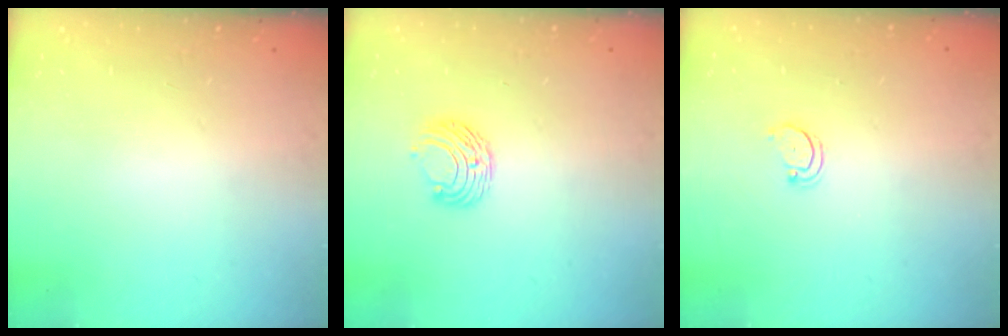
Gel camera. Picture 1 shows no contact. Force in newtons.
{"total": 7.2, "press": 7.2, "slide": 0.8}
{"total": 2.7, "press": 2.7, "slide": 0.3}